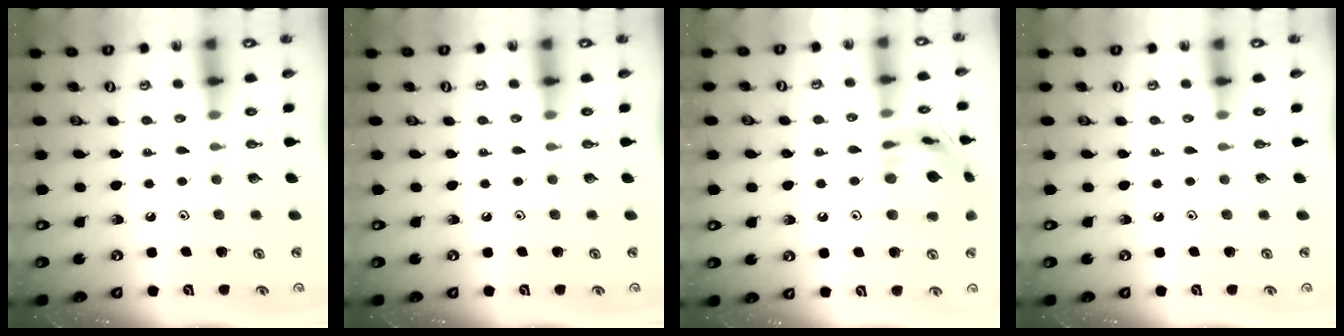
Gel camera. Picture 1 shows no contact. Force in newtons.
{"total": 0.0}
{"total": 16.9, "press": 16.8, "slide": 1.7}
{"total": 0.0}